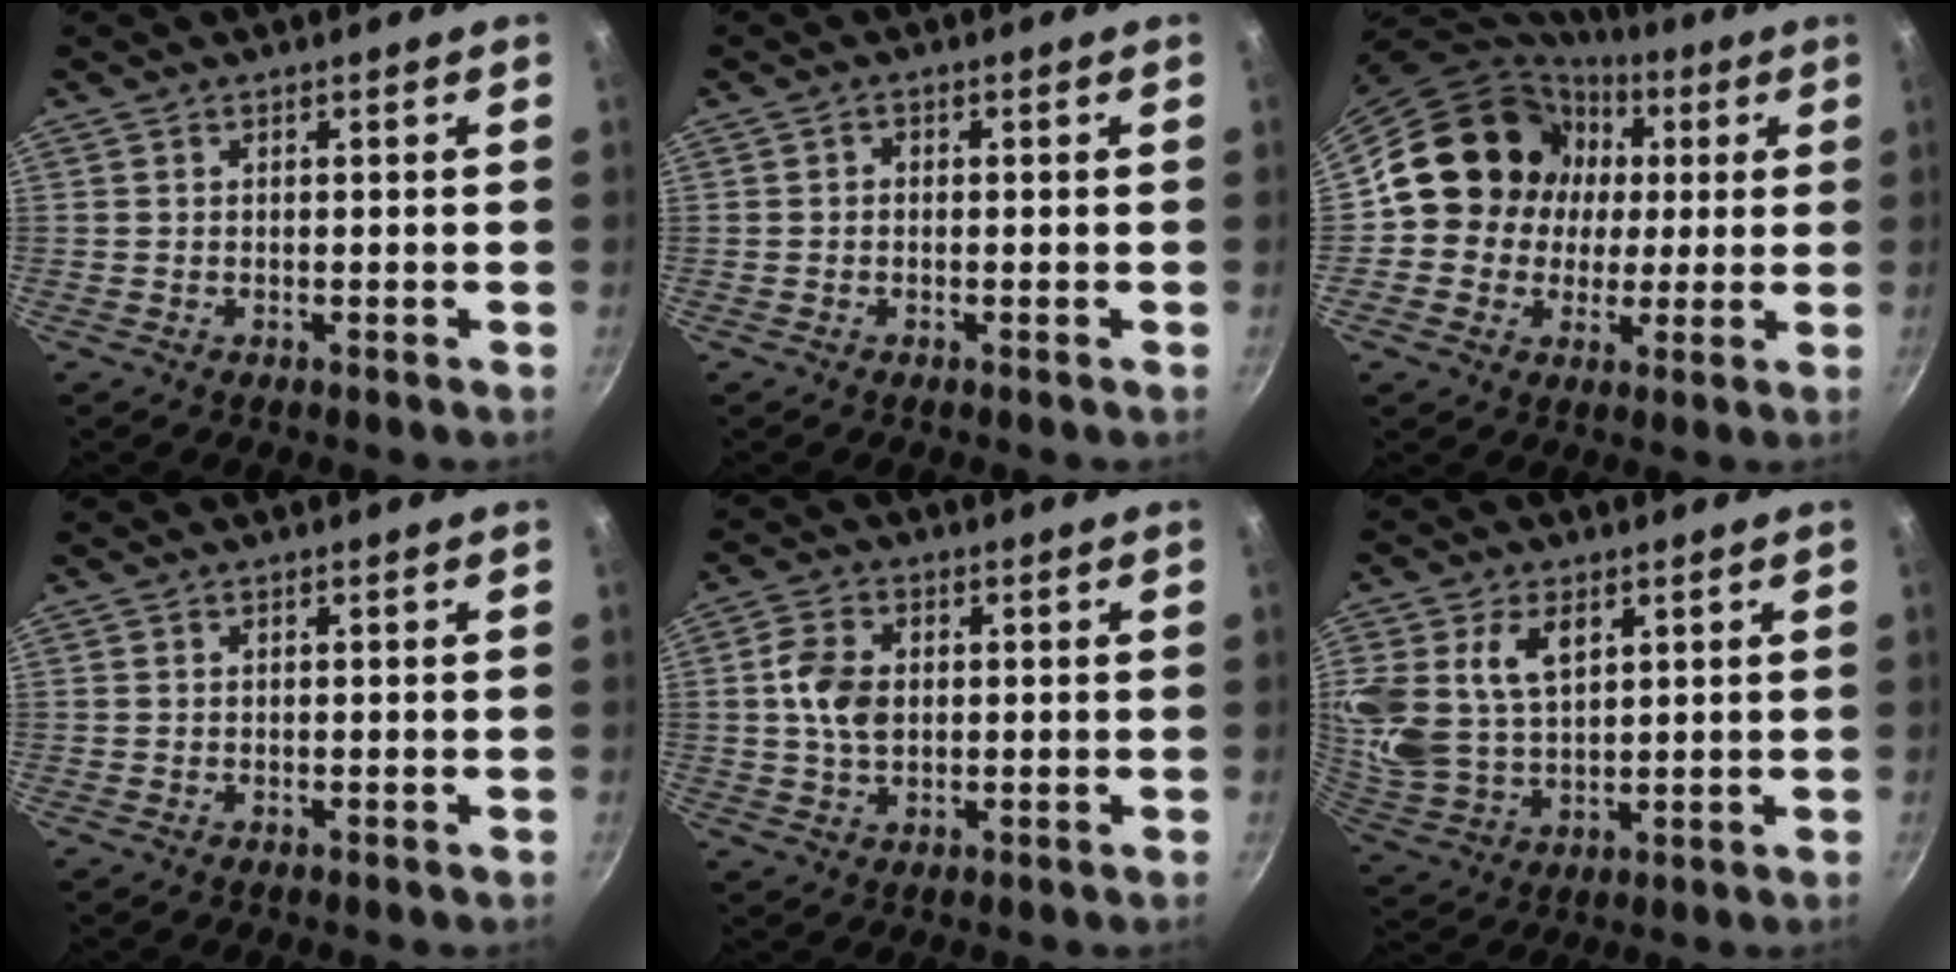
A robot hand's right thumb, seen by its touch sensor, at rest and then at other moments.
{"total": 0.9, "force": [-0.2, 0.8, 0.4], "torque": [-0.008, 0.005, -0.005]}
{"total": 16.1, "force": [2.5, 14.7, 6.0], "torque": [-0.078, 0.016, 0.035]}
{"total": 0.0}
{"total": 7.2, "force": [0.6, 4.9, 5.2], "torque": [-0.090, 0.008, 0.008]}
{"total": 15.5, "force": [5.4, 10.4, 10.2], "torque": [-0.213, -0.016, 0.116]}